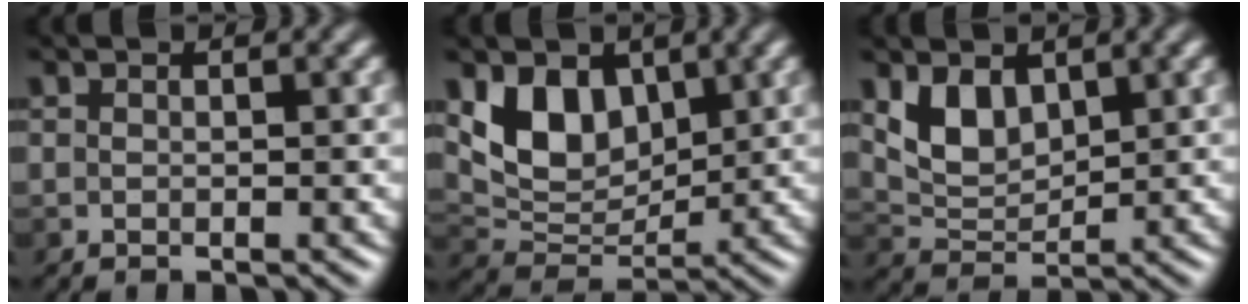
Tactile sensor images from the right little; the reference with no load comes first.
{"total": 5.3, "force": [2.4, 3.5, 3.2], "torque": [-0.061, -0.015, 0.045]}
{"total": 3.7, "force": [1.8, 2.2, 2.3], "torque": [-0.047, -0.009, 0.041]}